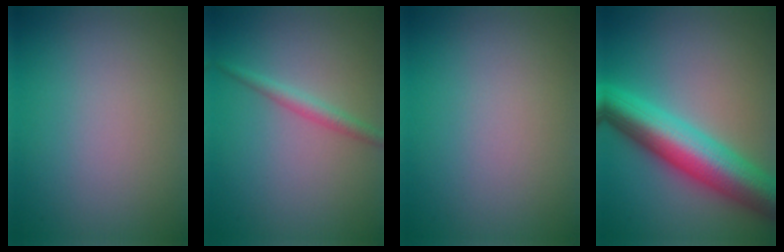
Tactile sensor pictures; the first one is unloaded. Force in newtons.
{"total": 1.7, "press": 1.7, "slide": 0.0}
{"total": 0.0}
{"total": 9.5, "press": 9.5, "slide": 0.3}